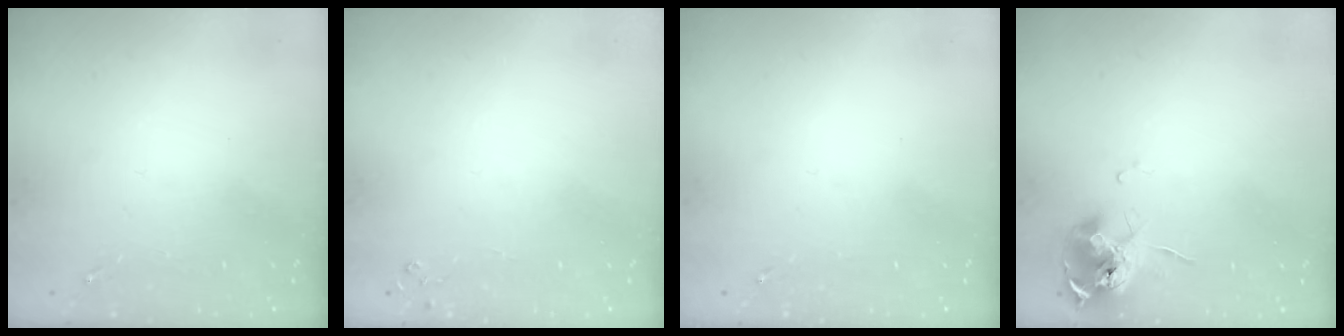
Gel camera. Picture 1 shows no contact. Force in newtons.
{"total": 2.7, "press": 2.7, "slide": 0.3}
{"total": 0.0}
{"total": 11.5, "press": 11.4, "slide": 0.6}